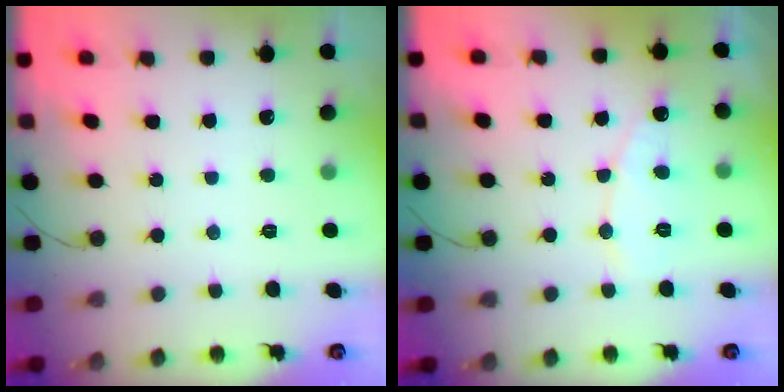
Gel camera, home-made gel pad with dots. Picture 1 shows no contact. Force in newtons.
{"total": 6.6, "press": 6.6, "slide": 0.5}